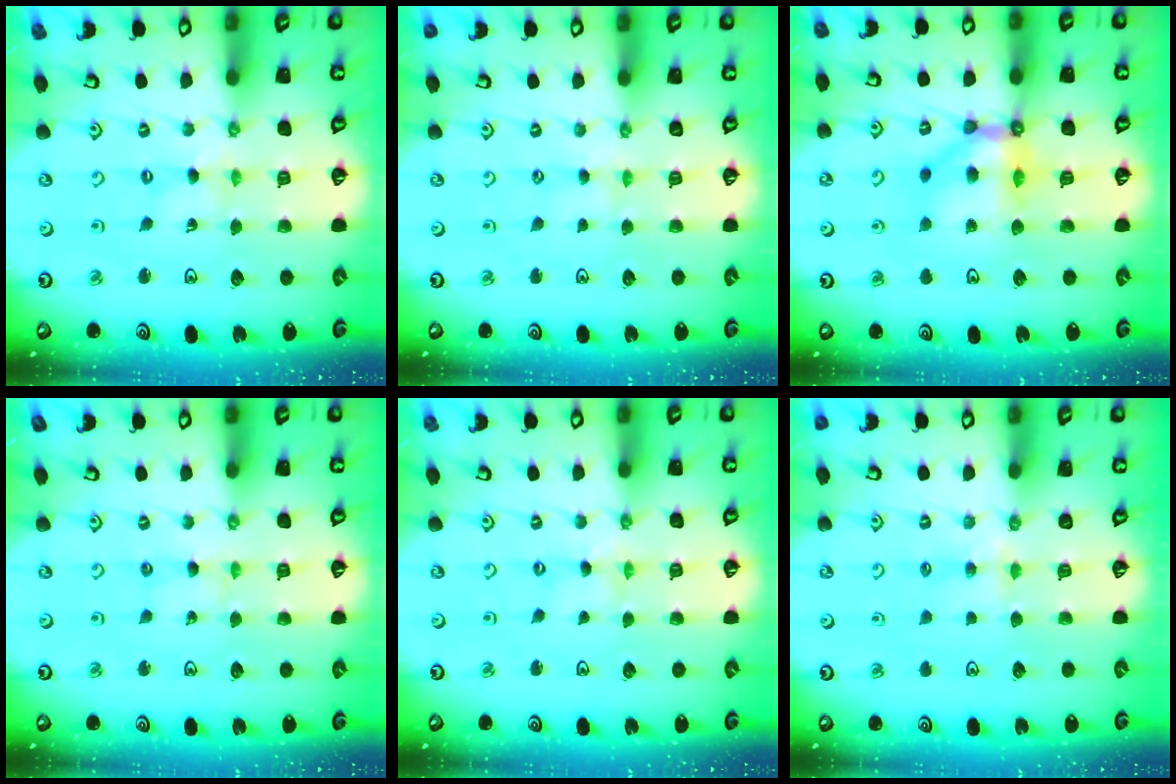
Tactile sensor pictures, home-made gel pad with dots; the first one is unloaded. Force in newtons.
{"total": 1.7, "press": 1.7, "slide": 0.4}
{"total": 9.7, "press": 9.7, "slide": 1.0}
{"total": 2.1, "press": 2.0, "slide": 0.3}
{"total": 0.0}
{"total": 3.9, "press": 3.9, "slide": 0.6}